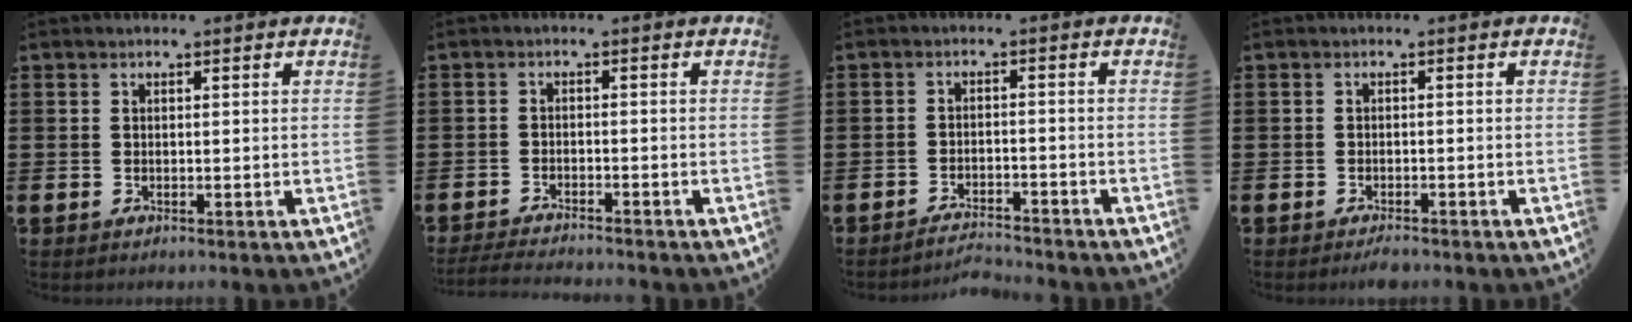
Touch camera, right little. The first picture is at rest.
{"total": 2.2, "force": [-2.1, -0.1, 0.4], "torque": [-0.006, 0.004, -0.044]}
{"total": 2.5, "force": [-2.5, -0.1, 0.1], "torque": [-0.006, 0.003, -0.054]}
{"total": 1.0, "force": [-0.9, 0.2, 0.3], "torque": [-0.007, -0.001, -0.019]}